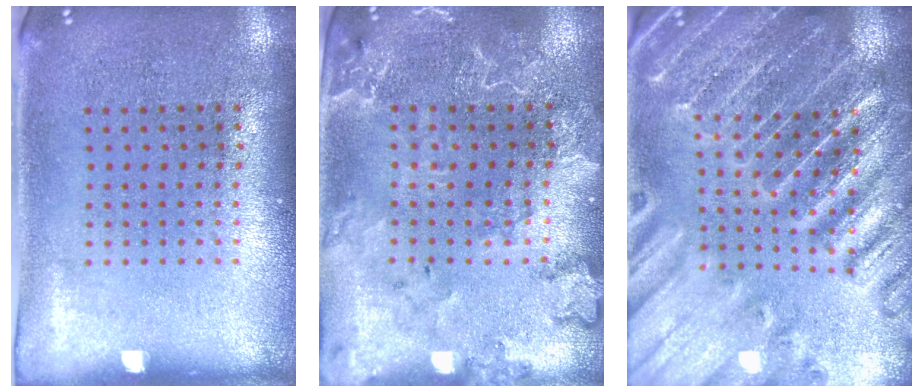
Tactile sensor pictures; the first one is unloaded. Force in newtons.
{"total": 2.3, "press": 2.2, "slide": 0.4}
{"total": 3.5, "press": 3.4, "slide": 0.9}